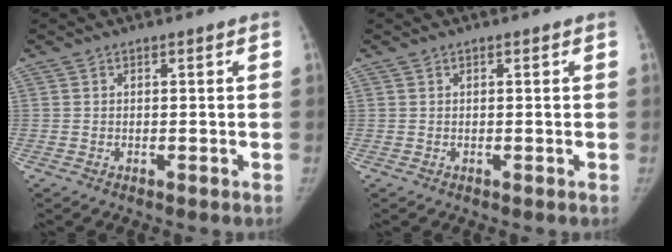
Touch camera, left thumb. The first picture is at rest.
{"total": 0.0}